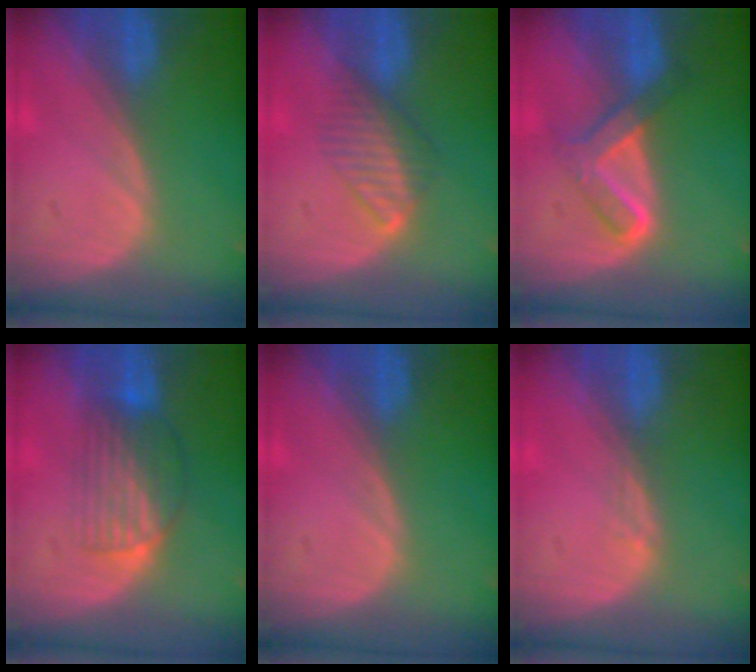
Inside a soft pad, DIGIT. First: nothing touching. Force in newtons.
{"total": 4.1, "press": 4.1, "slide": 0.8}
{"total": 5.2, "press": 5.1, "slide": 0.3}
{"total": 6.6, "press": 5.8, "slide": 3.1}
{"total": 0.0}
{"total": 1.0, "press": 0.7, "slide": 0.7}